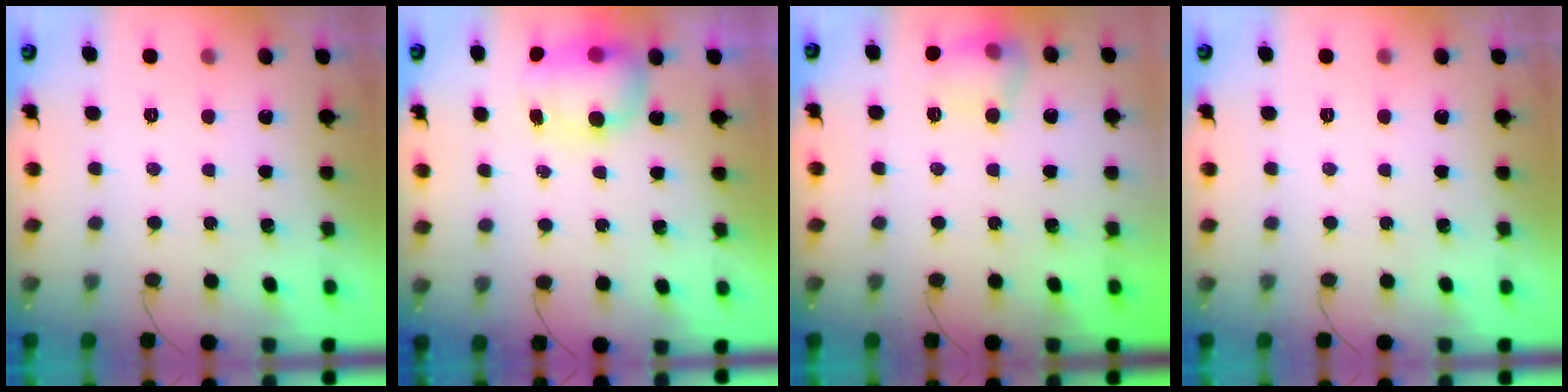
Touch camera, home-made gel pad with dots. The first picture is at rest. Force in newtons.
{"total": 7.2, "press": 7.1, "slide": 1.1}
{"total": 10.8, "press": 10.8, "slide": 0.5}
{"total": 0.0}